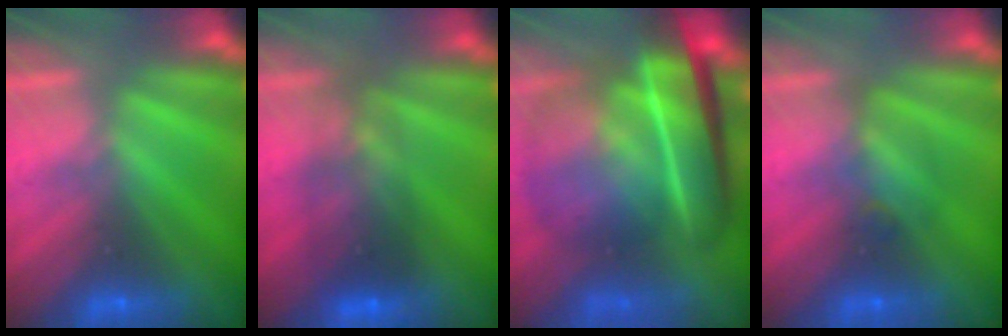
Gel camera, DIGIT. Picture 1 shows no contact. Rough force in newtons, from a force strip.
{"total": 7.3}
{"total": 5.9}
{"total": 2.4}